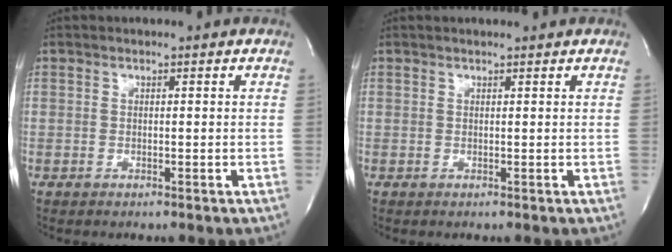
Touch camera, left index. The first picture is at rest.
{"total": 1.5, "force": [1.3, 0.0, 0.6], "torque": [-0.009, 0.014, 0.021]}